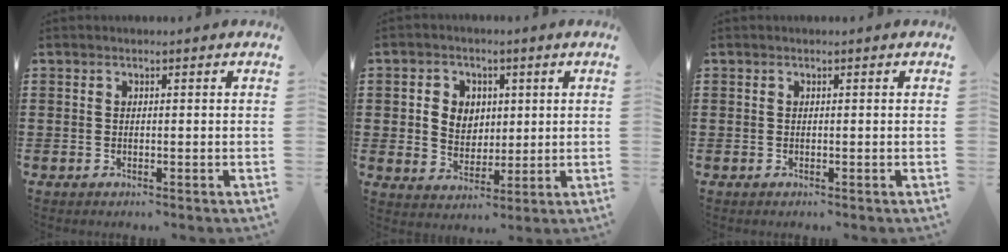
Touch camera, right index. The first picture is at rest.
{"total": 4.8, "force": [1.0, 4.3, 1.9], "torque": [-0.048, 0.012, 0.014]}
{"total": 0.0}